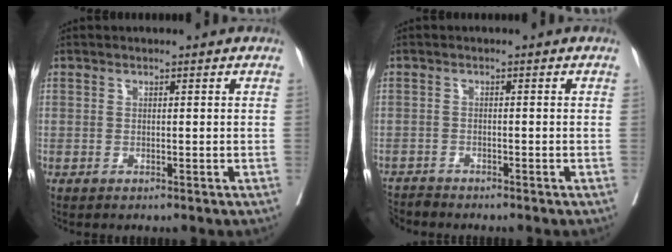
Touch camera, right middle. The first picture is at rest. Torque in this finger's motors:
{"motor_torque": [-0.04, -0.06, -0.05, 0.00]}